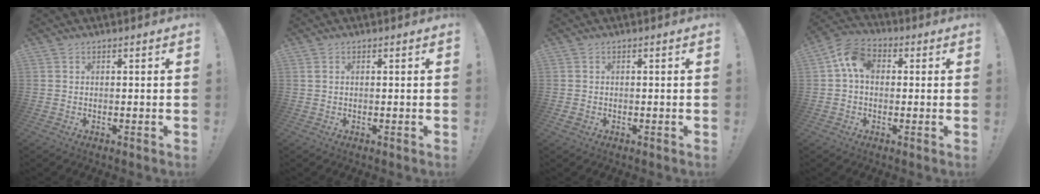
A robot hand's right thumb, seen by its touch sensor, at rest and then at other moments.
{"total": 0.6, "force": [0.2, 0.3, 0.5], "torque": [-0.018, 0.005, 0.005]}
{"total": 0.9, "force": [-0.5, 0.7, 0.3], "torque": [-0.009, 0.004, -0.009]}
{"total": 9.3, "force": [1.7, 6.6, 6.3], "torque": [-0.112, 0.012, 0.037]}